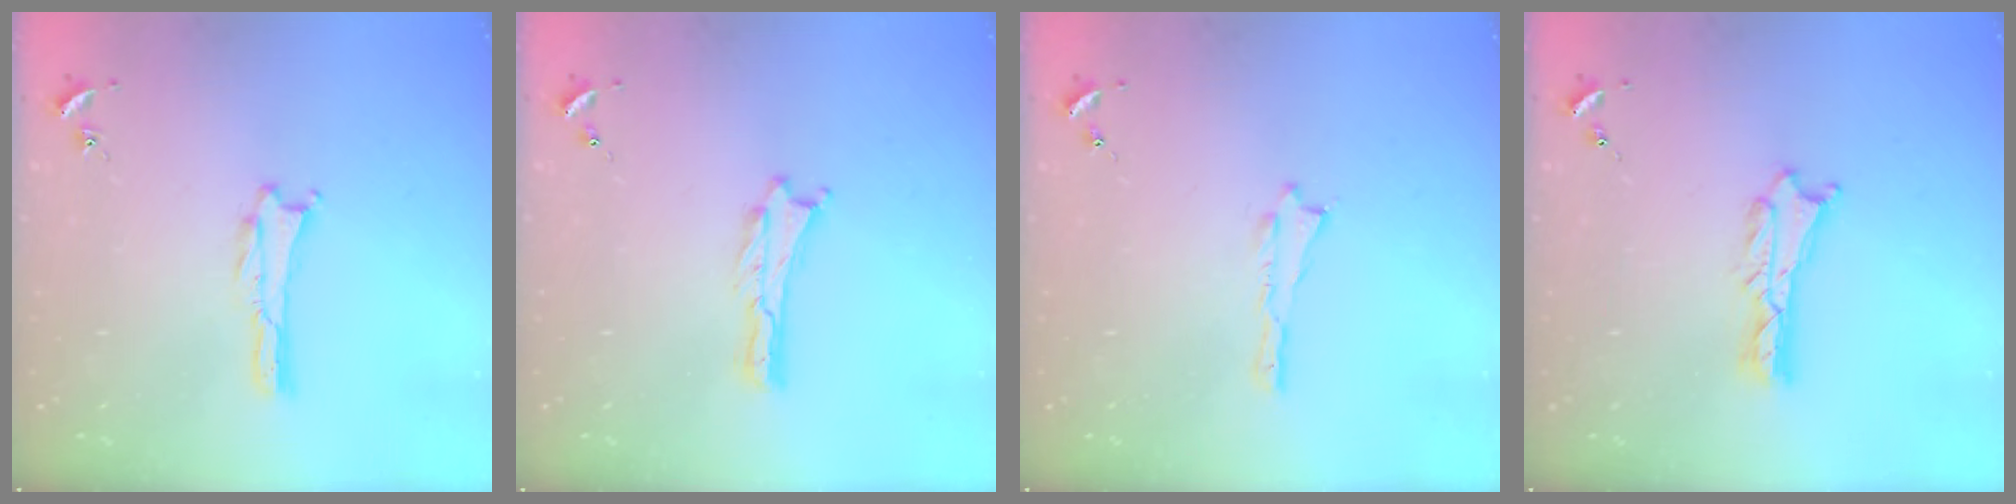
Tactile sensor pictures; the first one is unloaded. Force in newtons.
{"total": 0.0}
{"total": 0.0}
{"total": 1.3, "press": 1.3, "slide": 0.1}